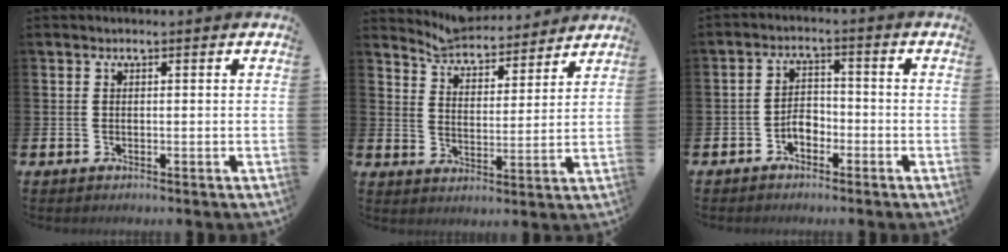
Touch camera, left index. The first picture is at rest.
{"total": 5.9, "force": [5.8, 1.4, 0.5], "torque": [-0.041, -0.045, 0.101]}
{"total": 3.0, "force": [-1.9, 1.8, 1.5], "torque": [-0.038, 0.014, -0.039]}